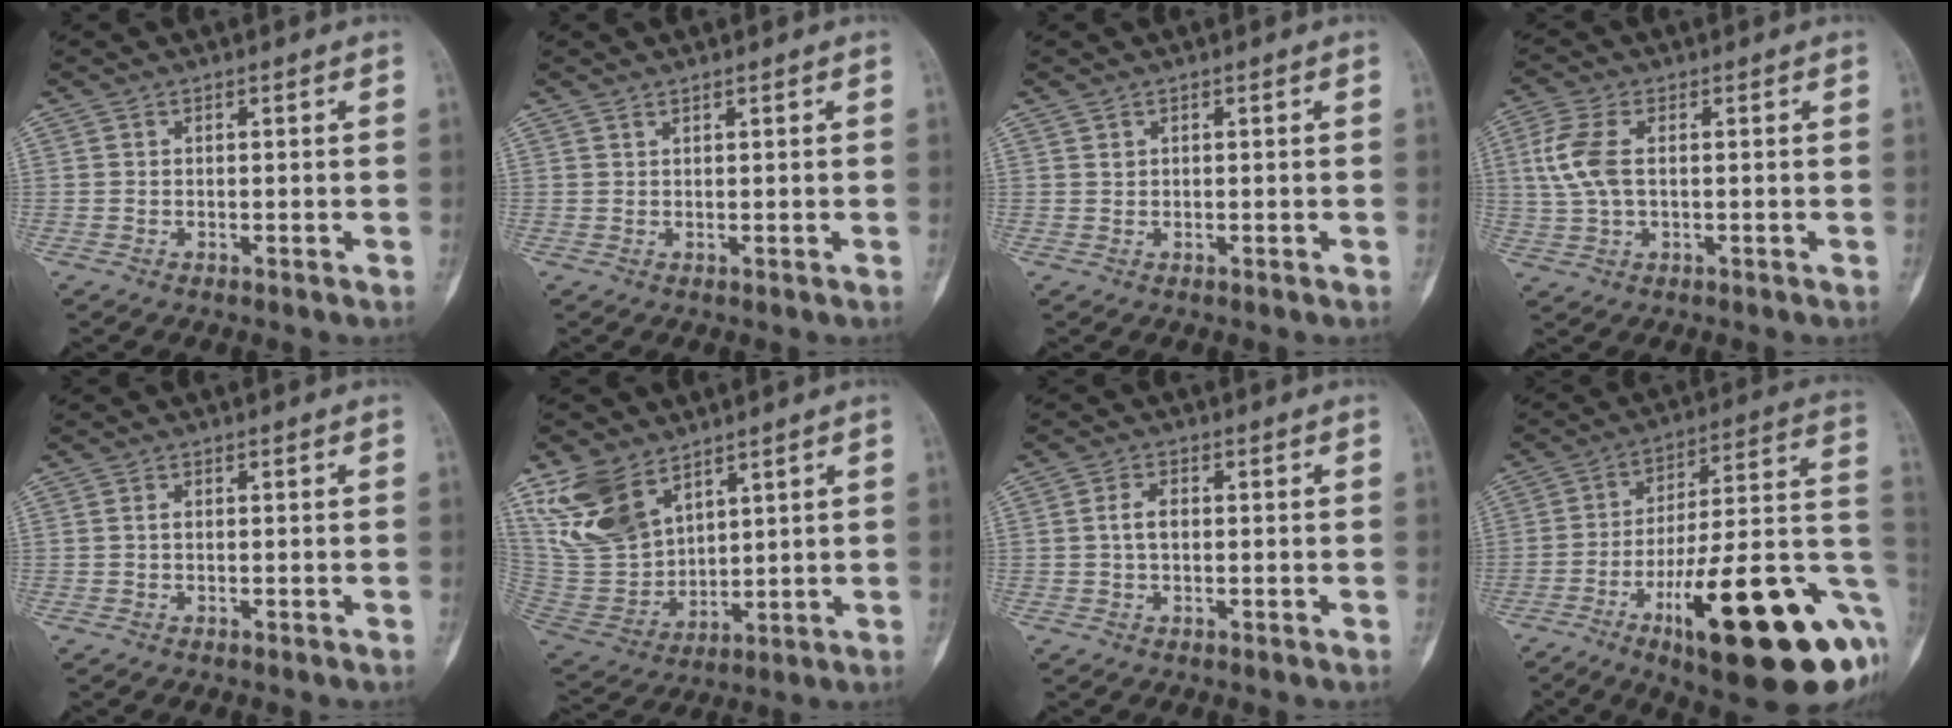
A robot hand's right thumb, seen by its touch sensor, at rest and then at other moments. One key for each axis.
{"total": 0.6, "fx": 0.6, "fy": 0.1, "fz": 0.1, "tx": -0.001, "ty": -0.004, "tz": 0.012}
{"total": 0.7, "fx": 0.5, "fy": 0.5, "fz": 0.2, "tx": 0.003, "ty": -0.003, "tz": 0.010}
{"total": 7.6, "fx": 1.0, "fy": 4.1, "fz": 6.3, "tx": -0.153, "ty": 0.006, "tz": 0.022}
{"total": 0.6, "fx": 0.0, "fy": 0.4, "fz": 0.5, "tx": -0.008, "ty": 0.001, "tz": 0.001}
{"total": 14.5, "fx": 8.8, "fy": 8.5, "fz": 7.8, "tx": -0.142, "ty": -0.037, "tz": 0.198}
{"total": 3.0, "fx": 0.1, "fy": 1.7, "fz": 2.4, "tx": -0.046, "ty": 0.007, "tz": 0.001}
{"total": 30.7, "fx": -10.7, "fy": 8.3, "fz": 27.5, "tx": -0.331, "ty": 0.039, "tz": -0.152}